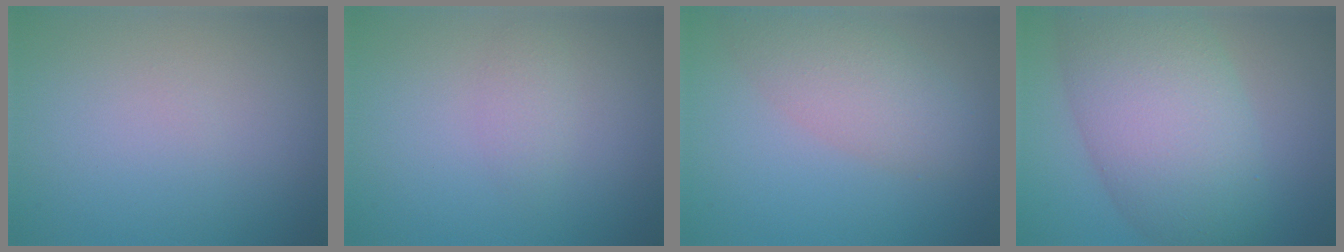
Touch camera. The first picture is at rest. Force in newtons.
{"total": 1.2, "press": 1.2, "slide": 0.1}
{"total": 4.0, "press": 4.0, "slide": 0.2}
{"total": 10.3, "press": 10.3, "slide": 0.2}